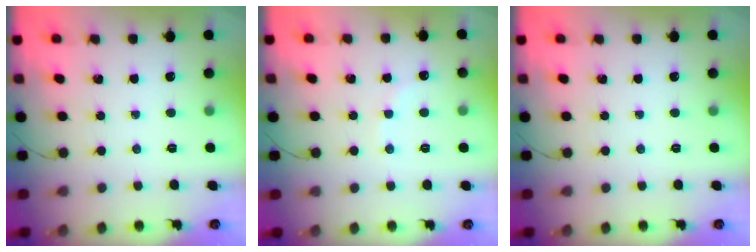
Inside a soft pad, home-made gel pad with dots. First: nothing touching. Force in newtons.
{"total": 5.9, "press": 5.7, "slide": 1.4}
{"total": 0.0}